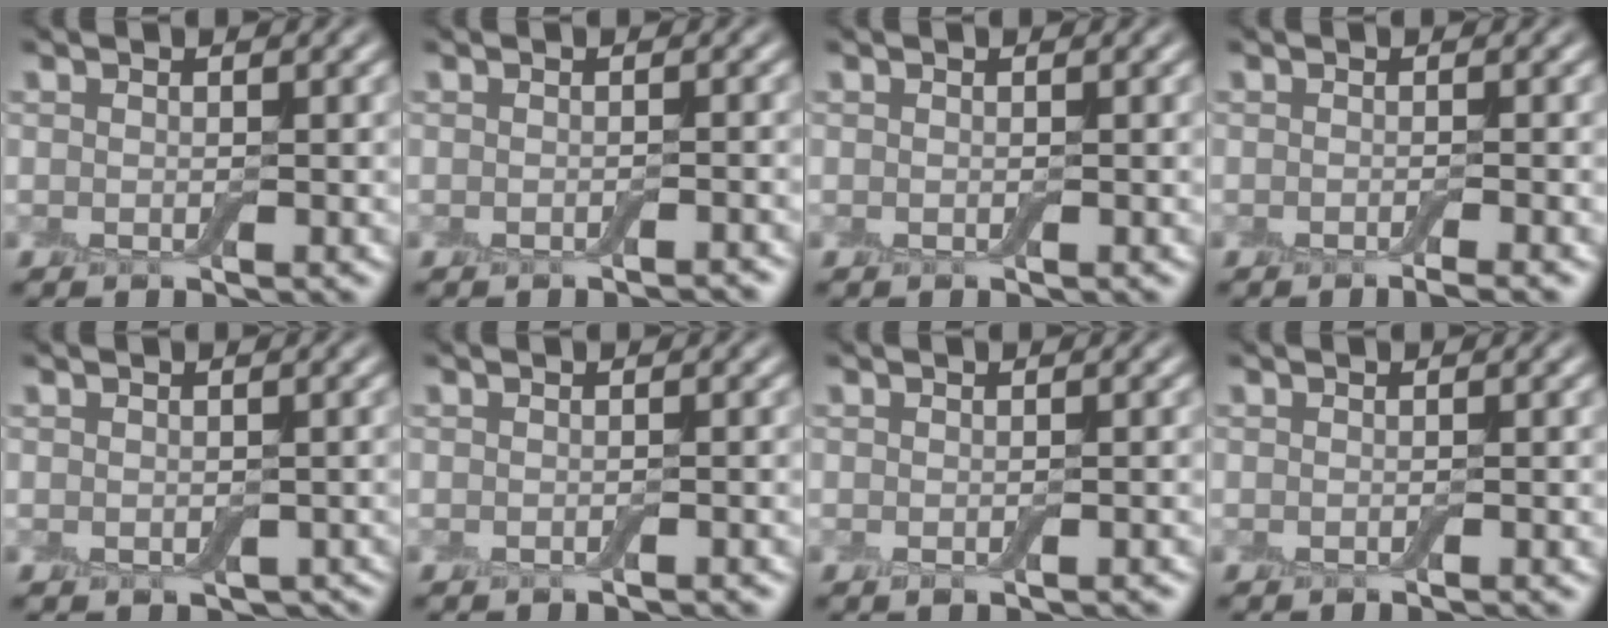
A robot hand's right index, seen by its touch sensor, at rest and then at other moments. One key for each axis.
{"total": 1.0, "fx": -0.8, "fy": 0.1, "fz": 0.5, "tx": -0.005, "ty": -0.001, "tz": -0.013}
{"total": 0.0}
{"total": 1.7, "fx": -0.9, "fy": 0.3, "fz": 1.4, "tx": -0.010, "ty": -0.002, "tz": -0.017}
{"total": 2.3, "fx": -1.1, "fy": 1.5, "fz": 1.3, "tx": -0.019, "ty": -0.019, "tz": -0.009}
{"total": 0.9, "fx": -0.8, "fy": 0.1, "fz": 0.3, "tx": -0.004, "ty": -0.004, "tz": -0.012}
{"total": 1.0, "fx": -0.6, "fy": 0.3, "fz": 0.7, "tx": -0.013, "ty": -0.007, "tz": -0.008}
{"total": 0.6, "fx": -0.6, "fy": 0.0, "fz": 0.2, "tx": -0.002, "ty": -0.001, "tz": -0.008}